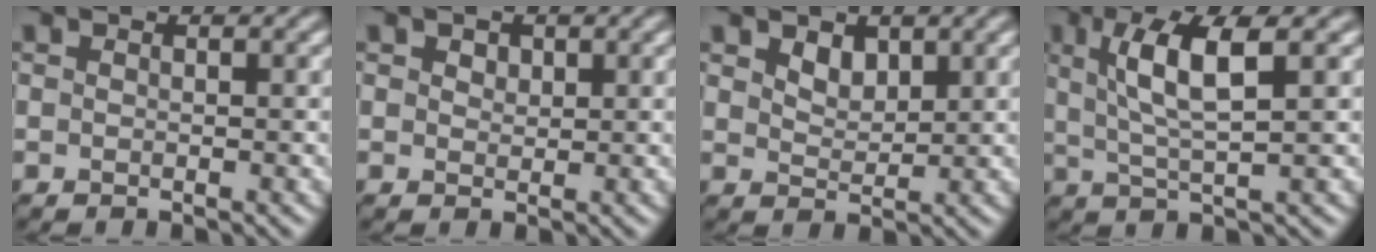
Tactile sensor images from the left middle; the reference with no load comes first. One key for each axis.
{"total": 1.4, "fx": 0.9, "fy": 0.9, "fz": 0.6, "tx": -0.008, "ty": 0.000, "tz": 0.012}
{"total": 1.9, "fx": 1.2, "fy": 1.1, "fz": 0.9, "tx": -0.020, "ty": -0.003, "tz": 0.025}
{"total": 5.7, "fx": 1.8, "fy": 1.3, "fz": 5.3, "tx": -0.099, "ty": 0.003, "tz": 0.034}